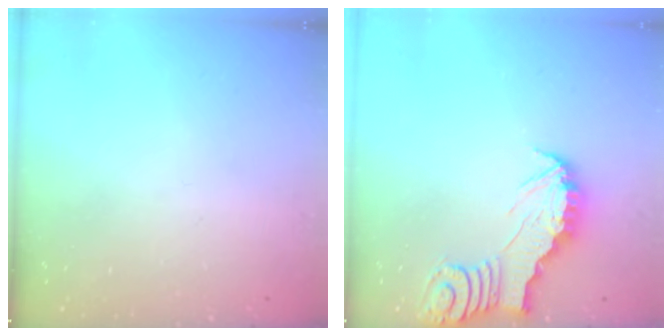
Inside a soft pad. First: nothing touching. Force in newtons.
{"total": 3.0, "press": 3.0, "slide": 0.3}